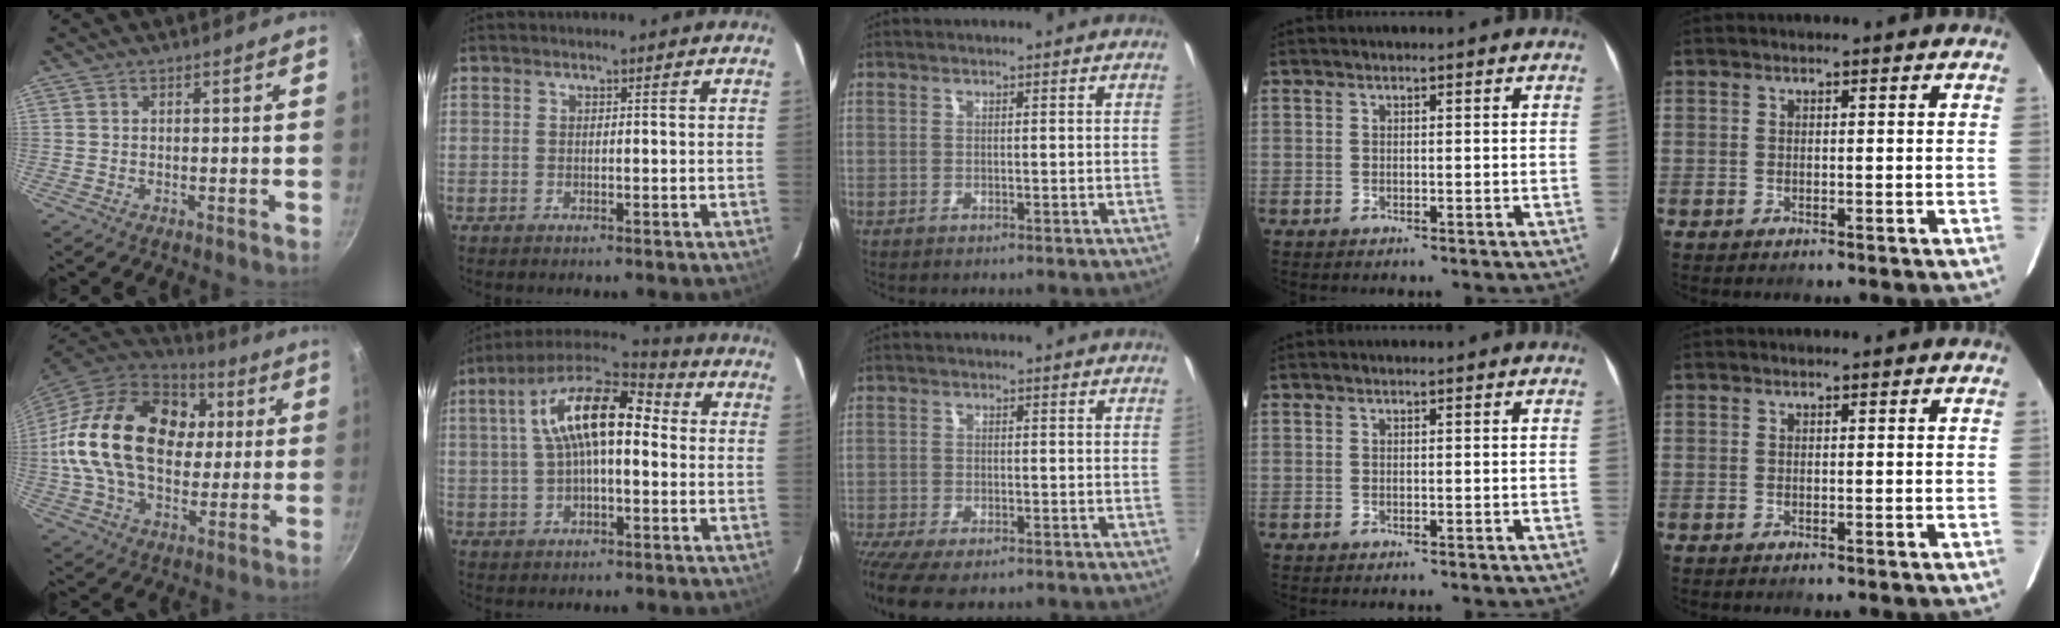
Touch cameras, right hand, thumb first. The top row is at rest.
{"thumb": {"total": 27.9, "force": [3.6, 19.0, 20.1], "torque": [-0.346, 0.026, 0.056]}, "index": {"total": 15.5, "force": [2.0, 6.7, 13.8], "torque": [-0.250, 0.031, 0.022]}, "middle": {"total": 8.8, "force": [-6.8, 2.5, 4.9], "torque": [-0.124, -0.042, -0.121]}}